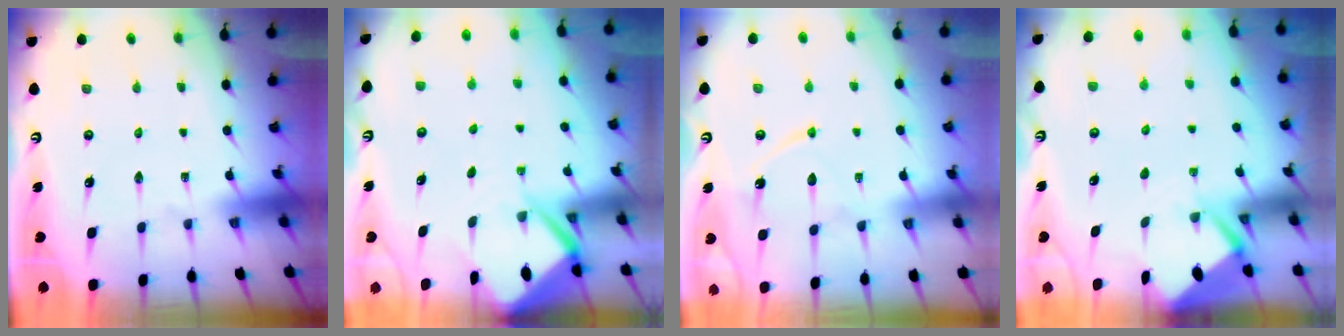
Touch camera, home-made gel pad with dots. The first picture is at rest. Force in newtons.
{"total": 4.9, "press": 4.9, "slide": 0.3}
{"total": 8.0, "press": 8.0, "slide": 0.8}
{"total": 2.9, "press": 2.8, "slide": 0.4}